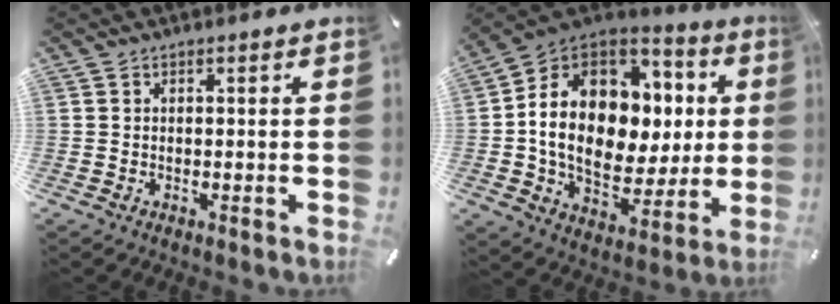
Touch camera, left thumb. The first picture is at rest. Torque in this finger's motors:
{"motor_torque": [2.39, 2.61, 2.48, 0.29, 0.50]}